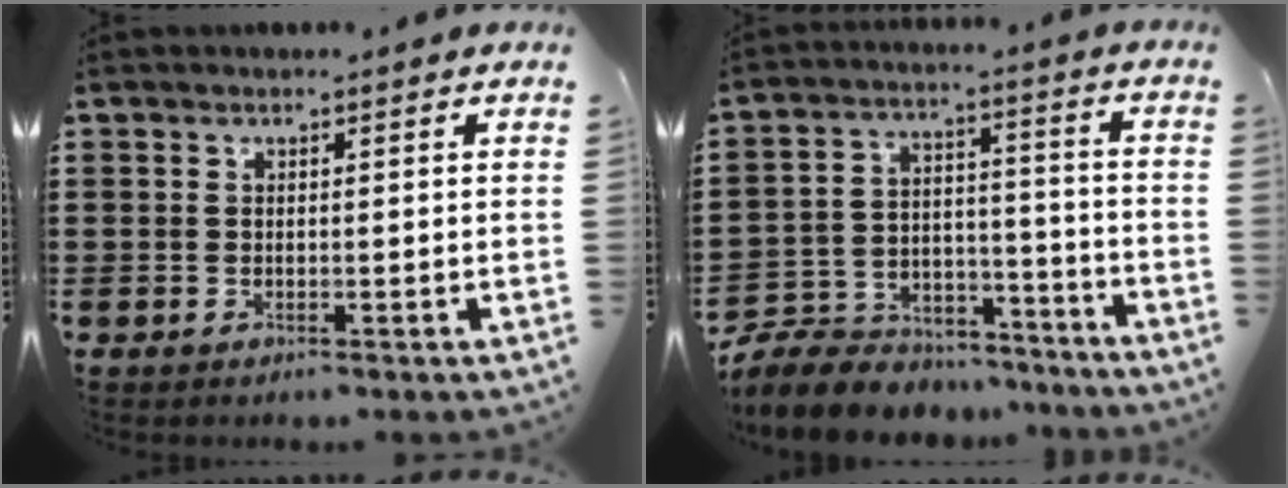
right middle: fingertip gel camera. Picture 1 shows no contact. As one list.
[{"total": 8.7, "force": [-8.3, 2.4, 0.9], "torque": [-0.028, 0.021, -0.166]}]